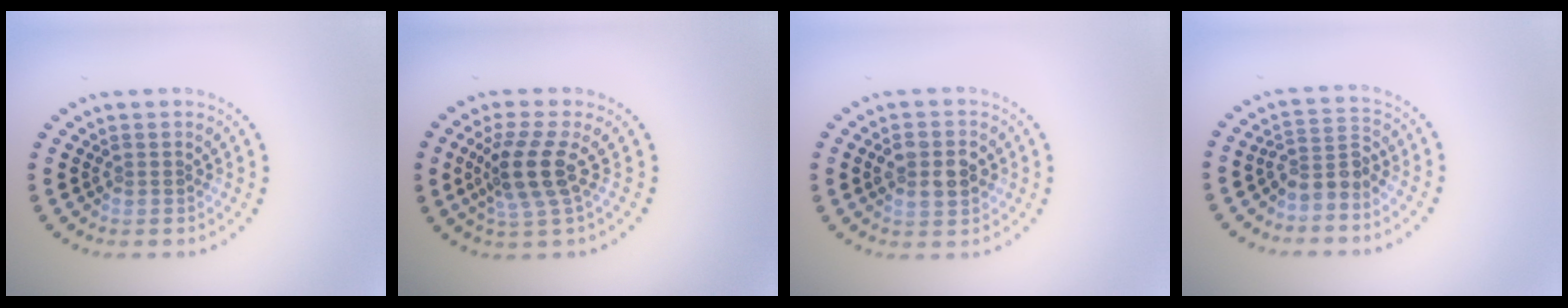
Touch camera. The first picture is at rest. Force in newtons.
{"total": 3.8, "press": 2.8, "slide": 2.5}
{"total": 3.7, "press": 3.7, "slide": 0.1}
{"total": 2.6, "press": 1.9, "slide": 1.7}